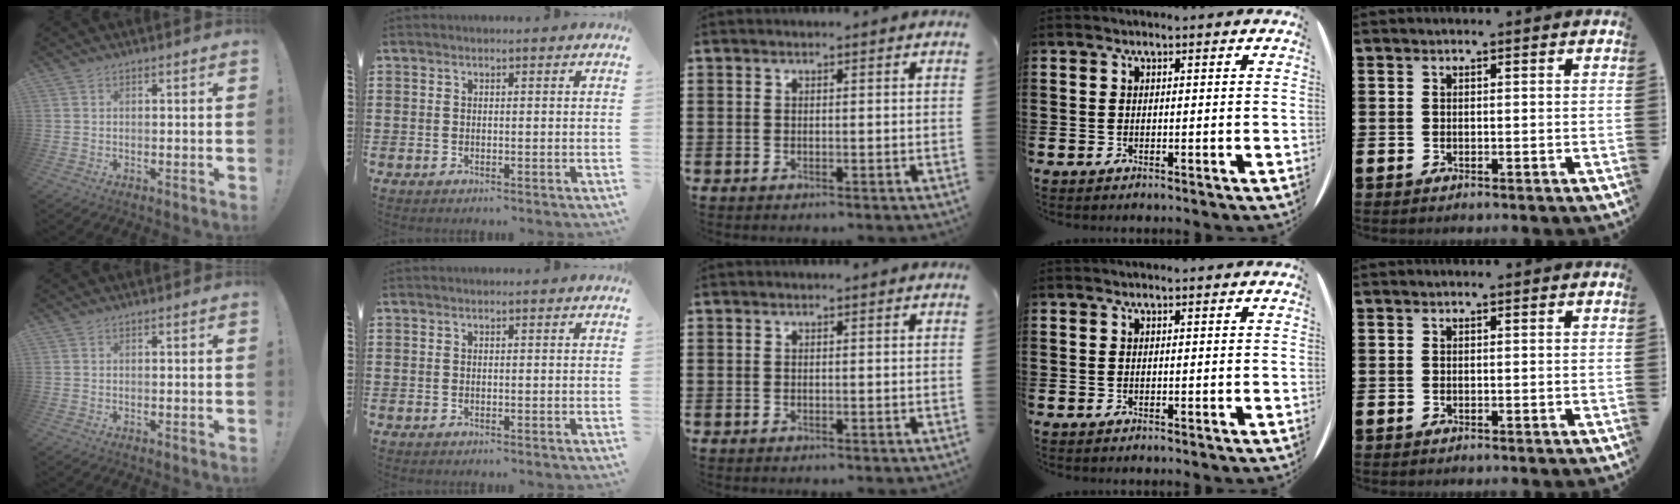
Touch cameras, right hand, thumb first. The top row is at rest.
{}